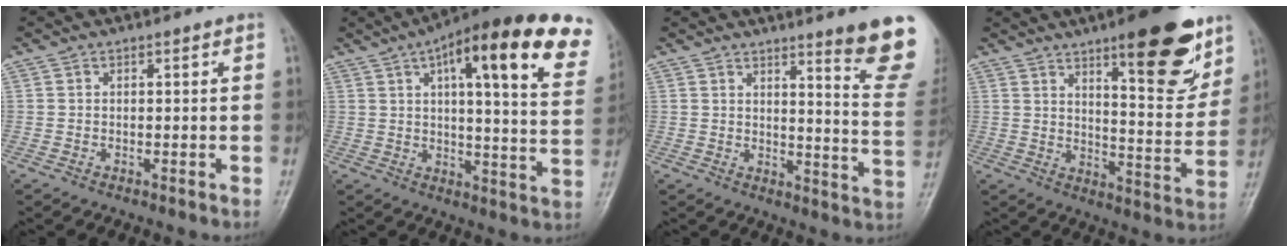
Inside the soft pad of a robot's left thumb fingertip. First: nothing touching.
{"total": 26.7, "force": [13.4, 7.3, 21.9], "torque": [-0.276, -0.006, 0.169]}
{"total": 13.5, "force": [9.8, 0.6, 9.4], "torque": [-0.093, -0.081, 0.118]}
{"total": 16.8, "force": [10.2, 5.0, 12.4], "torque": [-0.131, -0.061, 0.150]}